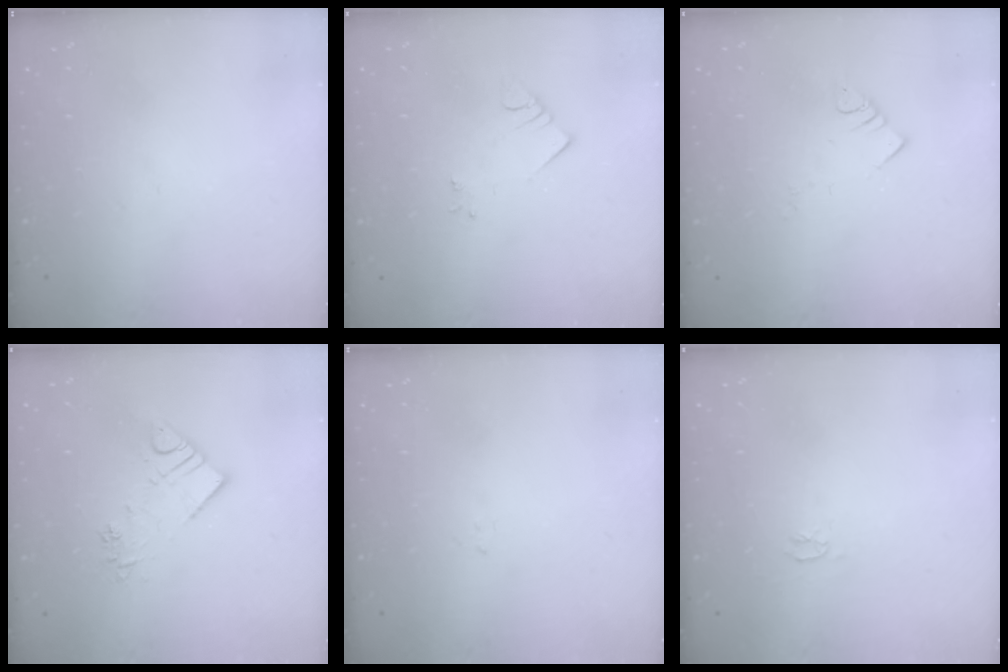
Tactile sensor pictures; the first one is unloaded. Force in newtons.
{"total": 2.7, "press": 2.7, "slide": 0.2}
{"total": 3.3, "press": 3.2, "slide": 0.6}
{"total": 9.3, "press": 9.3, "slide": 0.8}
{"total": 1.6, "press": 1.6, "slide": 0.1}
{"total": 2.5, "press": 2.5, "slide": 0.3}